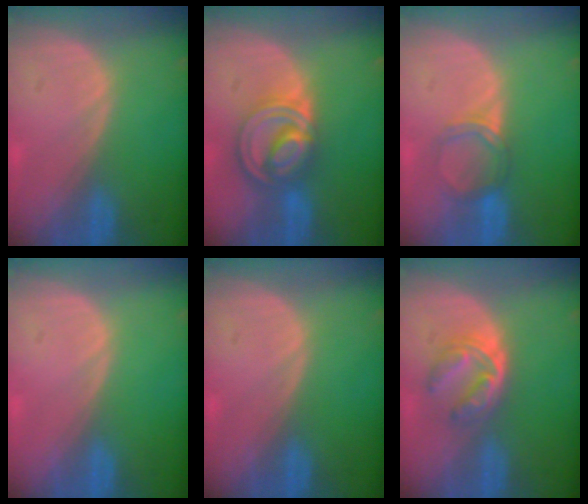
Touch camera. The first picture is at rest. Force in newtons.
{"total": 8.6, "press": 7.2, "slide": 4.7}
{"total": 3.7, "press": 3.4, "slide": 1.6}
{"total": 0.0}
{"total": 0.0}
{"total": 6.2, "press": 5.1, "slide": 3.6}